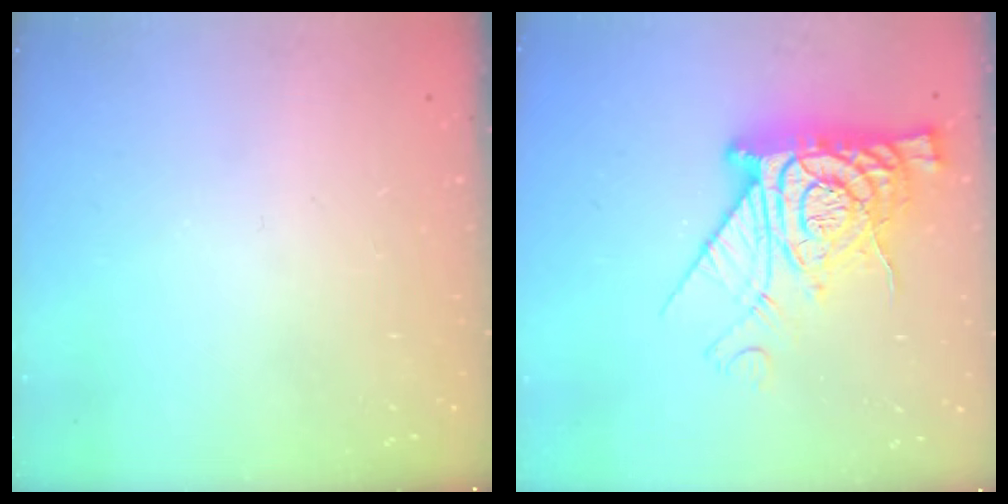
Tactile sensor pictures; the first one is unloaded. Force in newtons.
{"total": 18.8, "press": 18.8, "slide": 1.6}